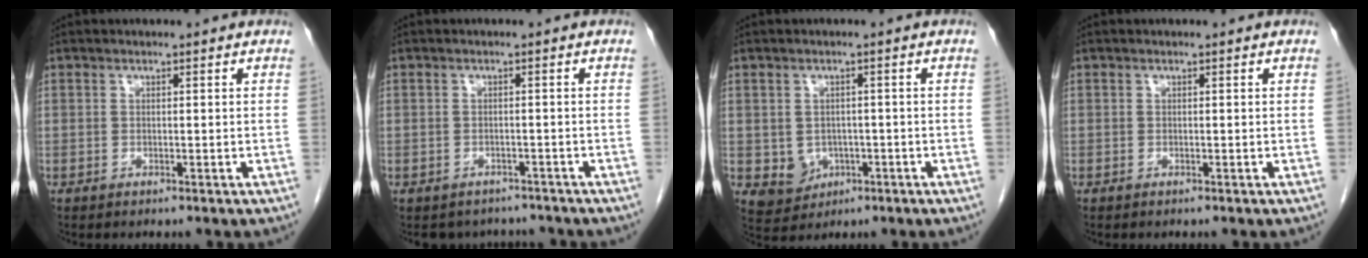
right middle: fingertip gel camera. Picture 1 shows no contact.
{"total": 5.4, "force": [-4.9, 2.4, 0.1], "torque": [0.009, 0.011, -0.058]}
{"total": 4.3, "force": [-0.9, 3.9, 1.5], "torque": [-0.021, 0.003, 0.001]}
{"total": 0.0}